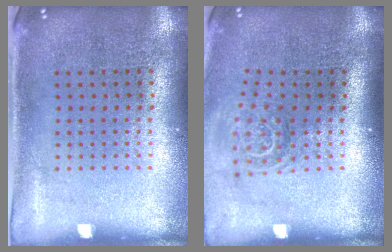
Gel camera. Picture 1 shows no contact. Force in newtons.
{"total": 1.6, "press": 1.1, "slide": 1.1}